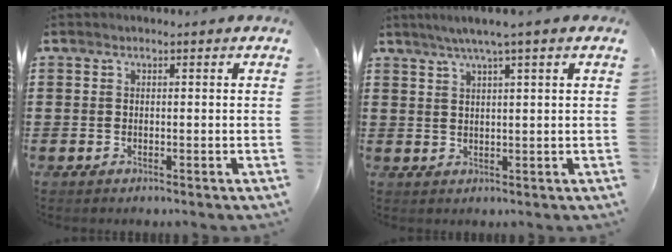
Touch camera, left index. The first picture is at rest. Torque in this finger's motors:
{"motor_torque": [1.41, -0.73, 0.30, 0.06]}